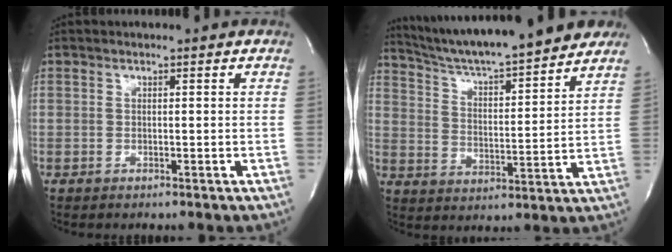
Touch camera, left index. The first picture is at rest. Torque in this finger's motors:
{"motor_torque": [0.21, -0.31, 0.29, 0.07]}